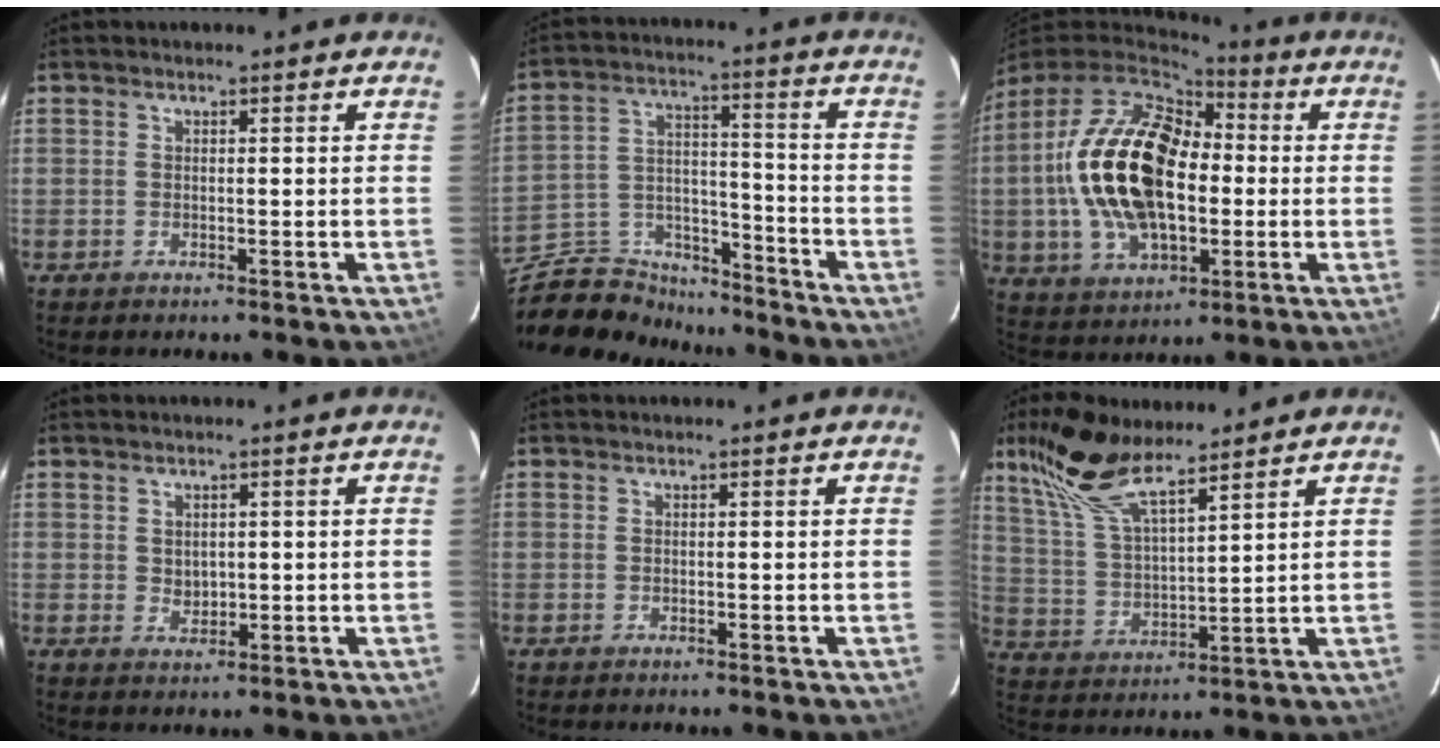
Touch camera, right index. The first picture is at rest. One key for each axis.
{"total": 15.6, "fx": -13.4, "fy": 6.7, "fz": 4.5, "tx": -0.106, "ty": 0.034, "tz": -0.215}
{"total": 23.4, "fx": -0.3, "fy": 13.6, "fz": 19.1, "tx": -0.402, "ty": 0.011, "tz": -0.002}
{"total": 2.6, "fx": 0.5, "fy": 2.1, "fz": 1.4, "tx": -0.021, "ty": 0.003, "tz": 0.014}
{"total": 0.0}
{"total": 13.5, "fx": 10.0, "fy": 3.9, "fz": 8.2, "tx": -0.164, "ty": 0.023, "tz": 0.202}